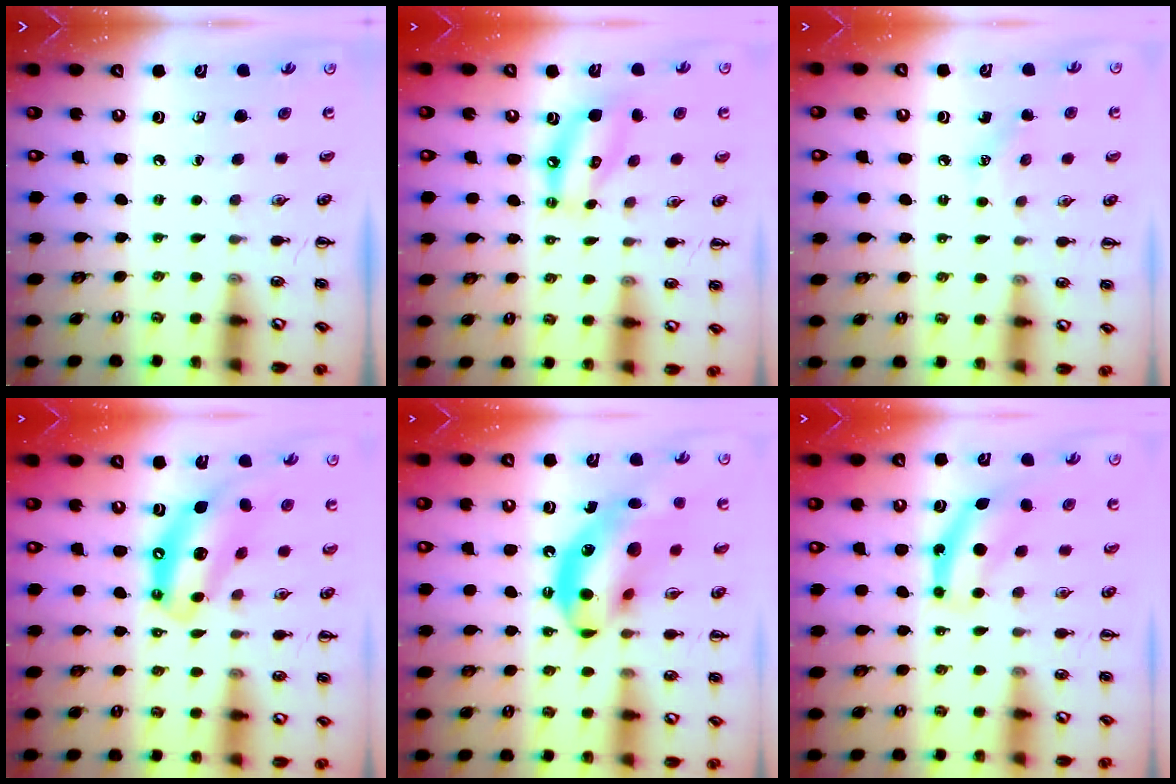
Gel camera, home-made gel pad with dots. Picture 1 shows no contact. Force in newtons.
{"total": 11.7, "press": 11.3, "slide": 3.1}
{"total": 6.2, "press": 5.9, "slide": 1.7}
{"total": 12.8, "press": 12.3, "slide": 3.5}
{"total": 16.9, "press": 16.4, "slide": 4.3}
{"total": 7.2, "press": 7.2, "slide": 0.2}